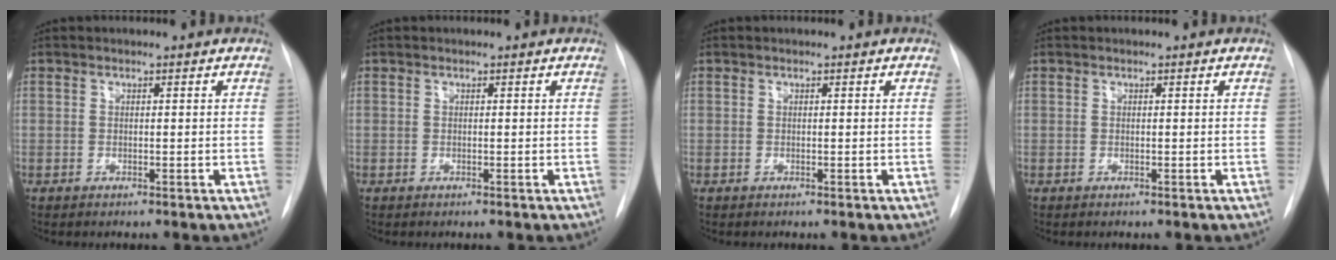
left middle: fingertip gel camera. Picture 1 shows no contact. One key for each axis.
{"total": 0.0}
{"total": 0.0}
{"total": 0.0}